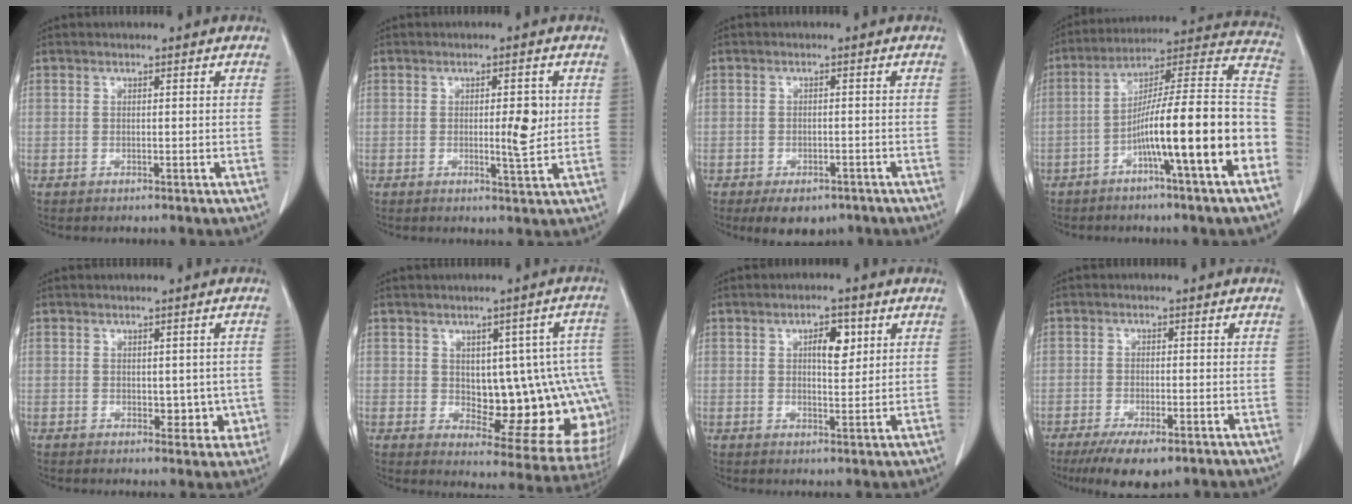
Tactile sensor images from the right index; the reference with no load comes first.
{"total": 4.1, "force": [0.3, 0.8, 4.0], "torque": [-0.062, -0.003, 0.004]}
{"total": 5.9, "force": [-4.2, 3.3, 2.5], "torque": [-0.027, 0.000, -0.055]}
{"total": 19.0, "force": [-6.2, 0.2, 18.0], "torque": [-0.233, 0.025, -0.101]}
{"total": 3.9, "force": [-0.3, 2.6, 2.9], "torque": [-0.022, 0.004, 0.006]}
{"total": 15.9, "force": [-0.1, 5.8, 14.9], "torque": [-0.140, 0.020, 0.019]}
{"total": 4.6, "force": [1.8, 1.8, 3.8], "torque": [-0.060, 0.002, 0.028]}
{"total": 7.2, "force": [-4.8, 2.2, 5.0], "torque": [-0.079, -0.014, -0.073]}